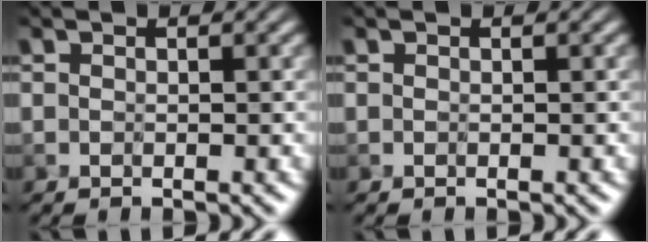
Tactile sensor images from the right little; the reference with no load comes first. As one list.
[{"total": 0.0}]